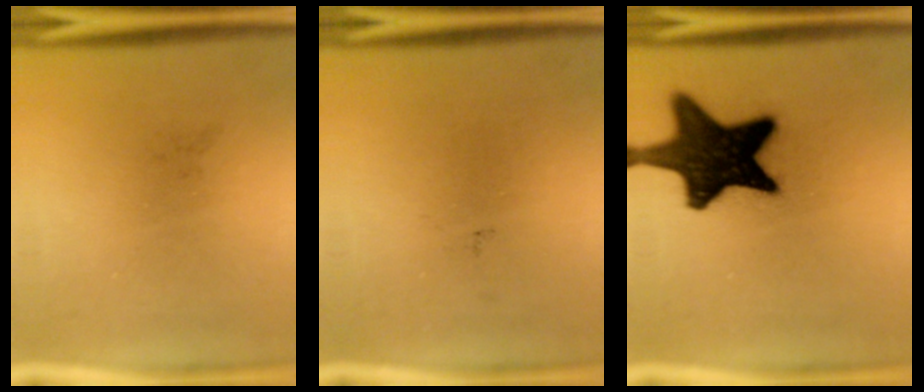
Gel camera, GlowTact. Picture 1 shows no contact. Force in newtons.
{"total": 0.0}
{"total": 18.5}